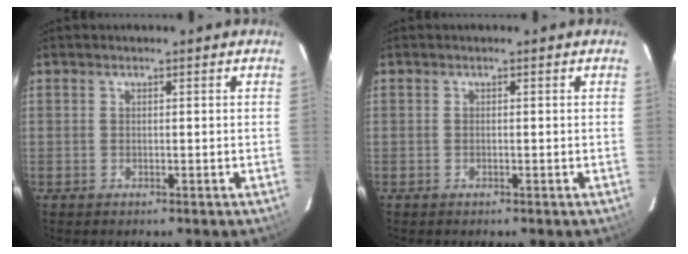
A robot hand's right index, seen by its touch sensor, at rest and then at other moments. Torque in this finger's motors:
{"motor_torque": [0.42, 0.35, 0.03, -0.01]}